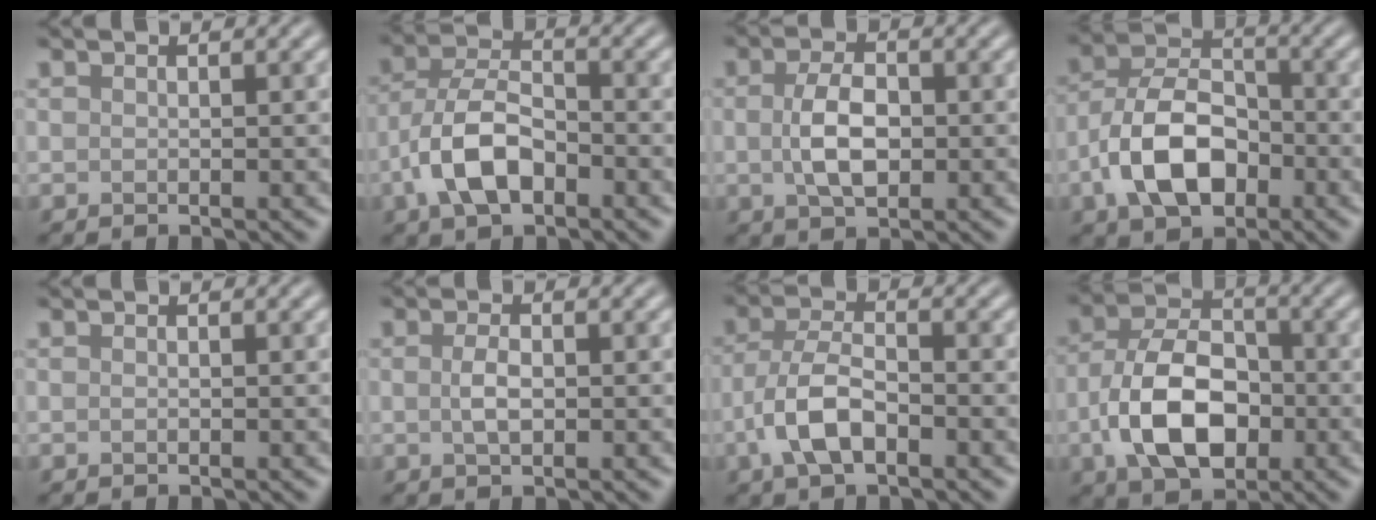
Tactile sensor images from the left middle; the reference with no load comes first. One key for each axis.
{"total": 6.2, "fx": -2.4, "fy": 3.3, "fz": 4.6, "tx": -0.089, "ty": 0.004, "tz": -0.052}
{"total": 4.2, "fx": -0.1, "fy": 2.4, "fz": 3.5, "tx": -0.075, "ty": 0.000, "tz": -0.001}
{"total": 7.9, "fx": -2.6, "fy": 4.9, "fz": 5.6, "tx": -0.108, "ty": 0.005, "tz": -0.054}
{"total": 0.0}
{"total": 2.0, "fx": 0.0, "fy": 0.9, "fz": 1.7, "tx": -0.038, "ty": 0.000, "tz": -0.001}
{"total": 4.8, "fx": -1.8, "fy": 2.3, "fz": 3.8, "tx": -0.079, "ty": 0.003, "tz": -0.041}
{"total": 8.6, "fx": -2.1, "fy": 5.3, "fz": 6.4, "tx": -0.128, "ty": 0.003, "tz": -0.042}